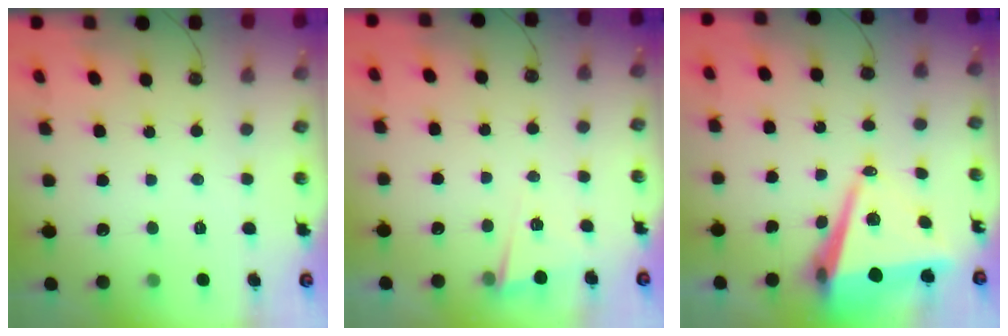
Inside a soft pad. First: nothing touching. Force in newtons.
{"total": 2.9, "press": 2.6, "slide": 1.3}
{"total": 9.8, "press": 8.8, "slide": 4.2}